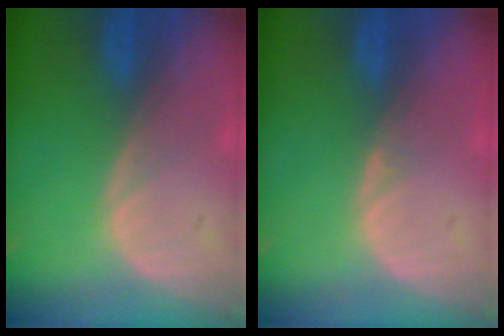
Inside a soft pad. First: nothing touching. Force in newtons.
{"total": 0.6, "press": 0.4, "slide": 0.5}